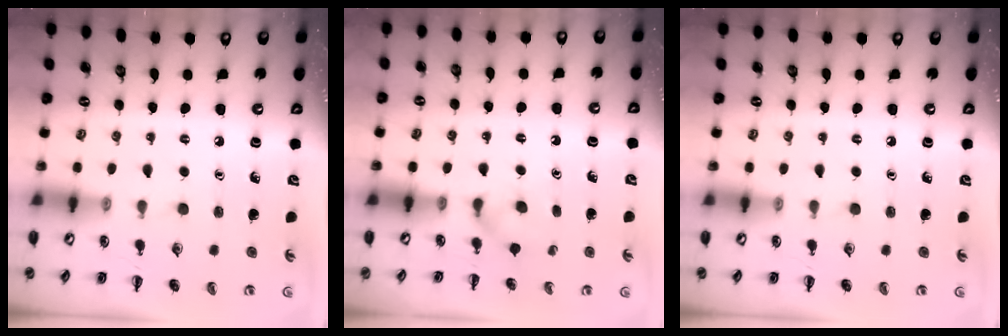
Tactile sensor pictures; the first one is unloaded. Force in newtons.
{"total": 2.8, "press": 2.5, "slide": 1.2}
{"total": 0.0}